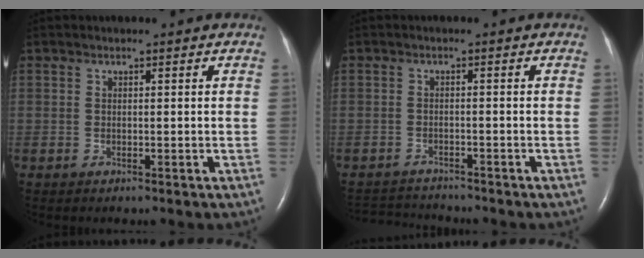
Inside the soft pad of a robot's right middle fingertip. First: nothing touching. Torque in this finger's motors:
{"motor_torque": [-0.33, -0.20, -0.13, -0.04]}